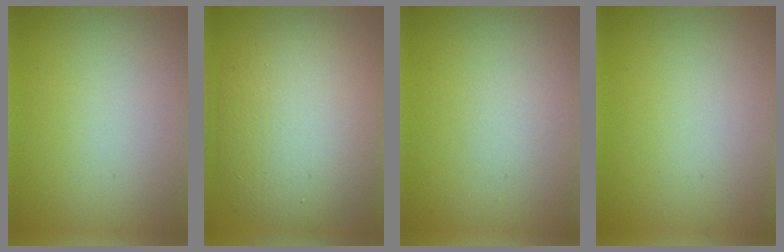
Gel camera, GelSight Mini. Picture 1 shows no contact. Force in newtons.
{"total": 10.8, "press": 10.8, "slide": 0.3}
{"total": 0.6, "press": 0.6, "slide": 0.1}
{"total": 0.0}